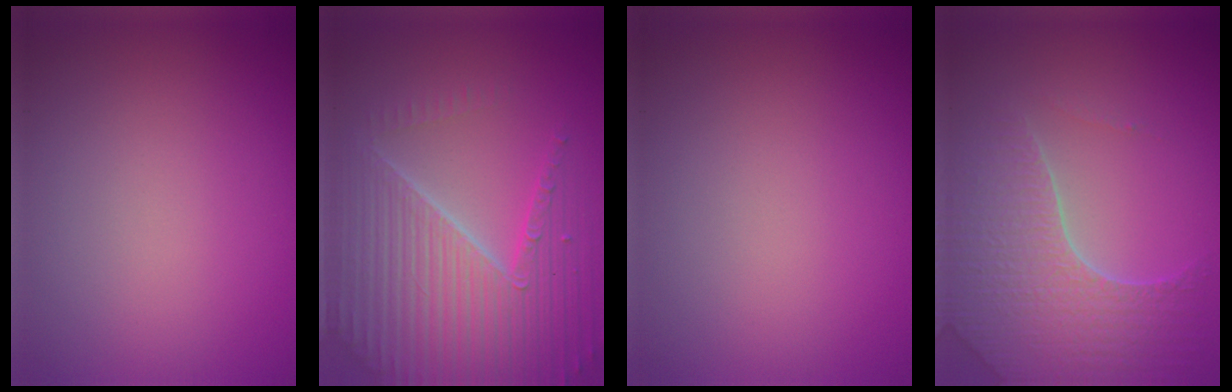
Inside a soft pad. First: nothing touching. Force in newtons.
{"total": 7.1, "press": 6.9, "slide": 1.7}
{"total": 0.0}
{"total": 4.7, "press": 4.6, "slide": 1.2}